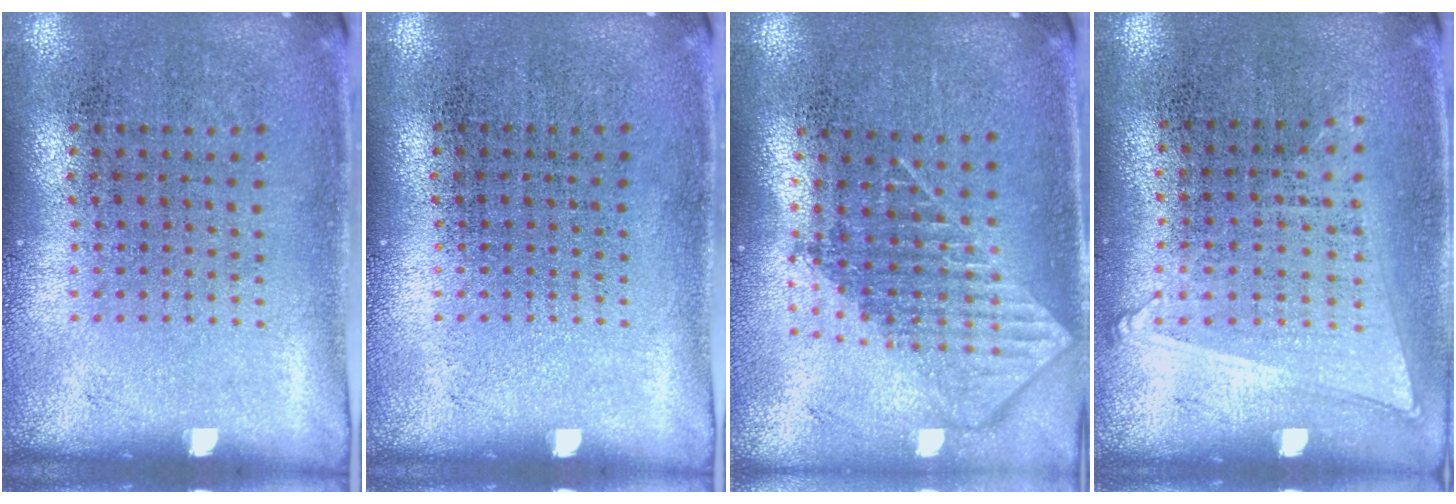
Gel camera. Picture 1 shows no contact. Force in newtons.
{"total": 0.0}
{"total": 1.9, "press": 1.5, "slide": 1.1}
{"total": 1.0, "press": 0.9, "slide": 0.5}